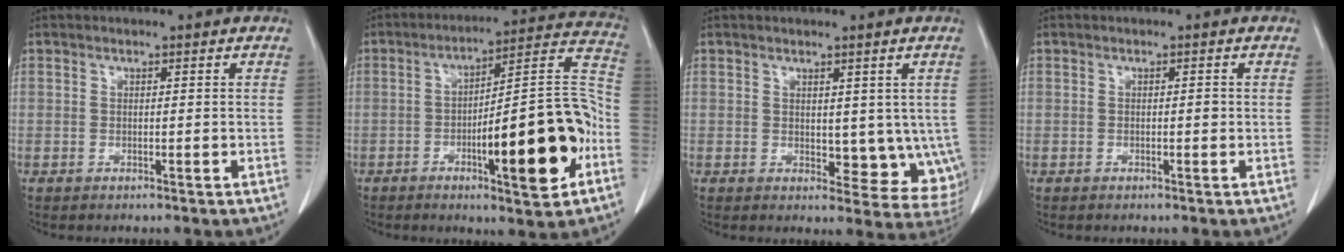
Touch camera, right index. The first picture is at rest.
{"total": 18.8, "force": [-6.2, 3.0, 17.5], "torque": [-0.221, 0.025, -0.079]}
{"total": 7.9, "force": [0.8, 4.5, 6.4], "torque": [-0.054, -0.015, 0.020]}
{"total": 0.6, "force": [-0.1, 0.2, 0.6], "torque": [-0.007, 0.002, 0.002]}